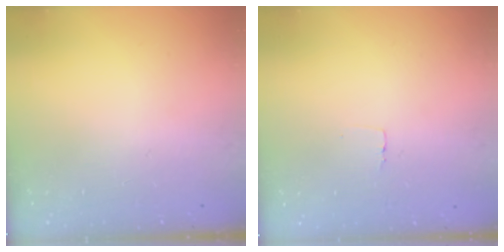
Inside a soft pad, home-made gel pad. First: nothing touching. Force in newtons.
{"total": 2.3, "press": 2.3, "slide": 0.1}